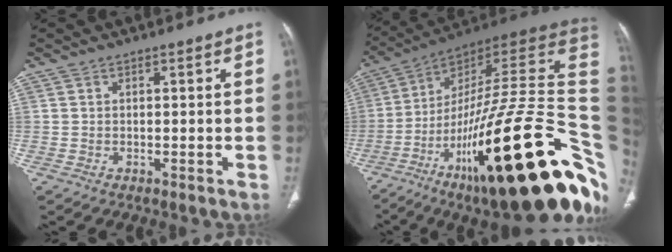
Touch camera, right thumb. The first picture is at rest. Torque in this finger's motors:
{"motor_torque": [2.38, 2.19, 2.02, -0.75, 0.34]}